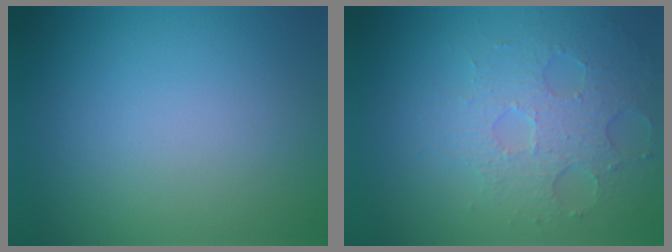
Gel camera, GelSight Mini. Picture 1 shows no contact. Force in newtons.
{"total": 3.8, "press": 3.3, "slide": 1.9}